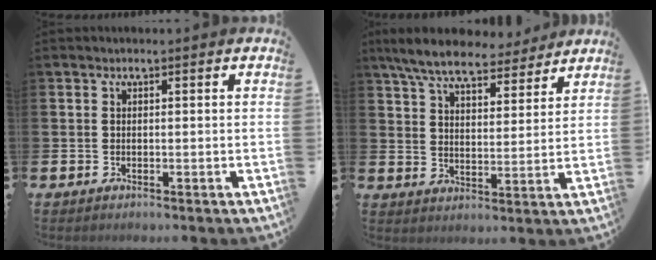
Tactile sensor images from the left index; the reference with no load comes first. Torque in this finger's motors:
{"motor_torque": [1.12, -1.02, 0.84, 0.21]}